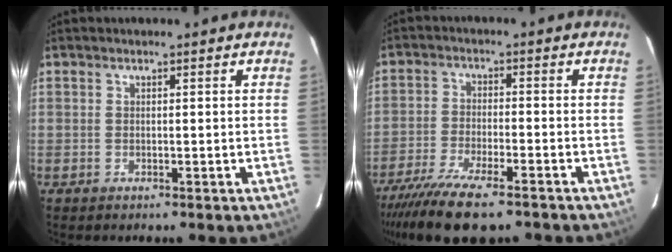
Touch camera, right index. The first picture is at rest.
{"total": 13.5, "force": [-10.5, 3.2, 7.8], "torque": [-0.174, -0.039, -0.185]}